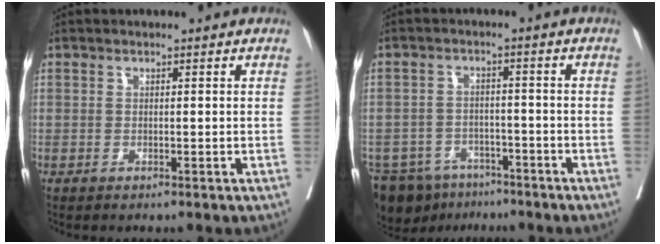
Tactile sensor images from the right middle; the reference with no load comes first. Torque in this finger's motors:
{"motor_torque": [1.08, -1.04, 0.17, 0.05]}